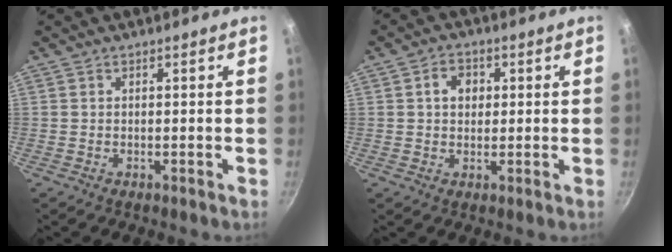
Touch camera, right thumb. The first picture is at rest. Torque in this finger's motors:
{"motor_torque": [0.14, 0.86, 0.35, -0.30, 0.01]}